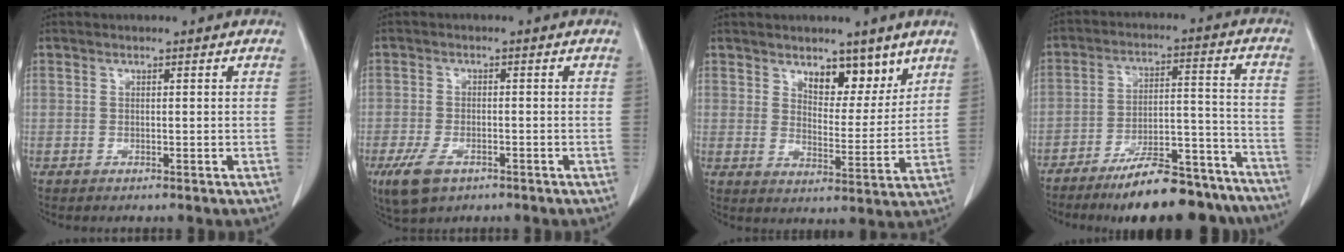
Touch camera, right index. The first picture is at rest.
{"total": 5.3, "force": [-2.9, 2.7, 3.5], "torque": [-0.076, -0.007, -0.047]}
{"total": 7.1, "force": [4.9, 3.1, 4.1], "torque": [-0.049, -0.010, 0.078]}
{"total": 19.2, "force": [-16.4, 4.5, 9.0], "torque": [-0.095, 0.045, -0.246]}